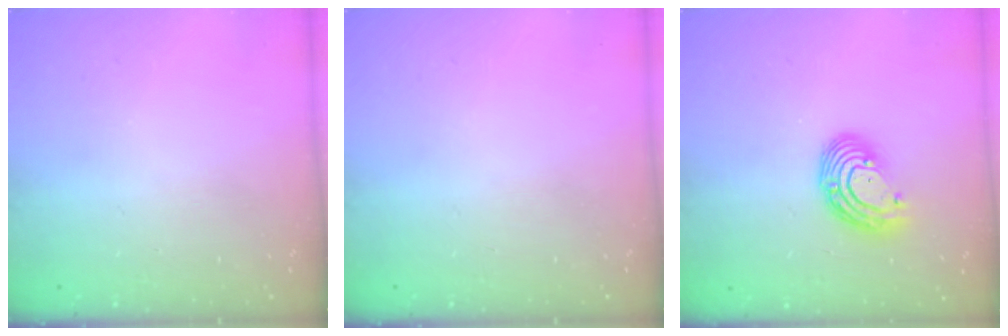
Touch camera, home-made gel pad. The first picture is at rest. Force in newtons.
{"total": 0.0}
{"total": 9.0, "press": 8.8, "slide": 1.7}